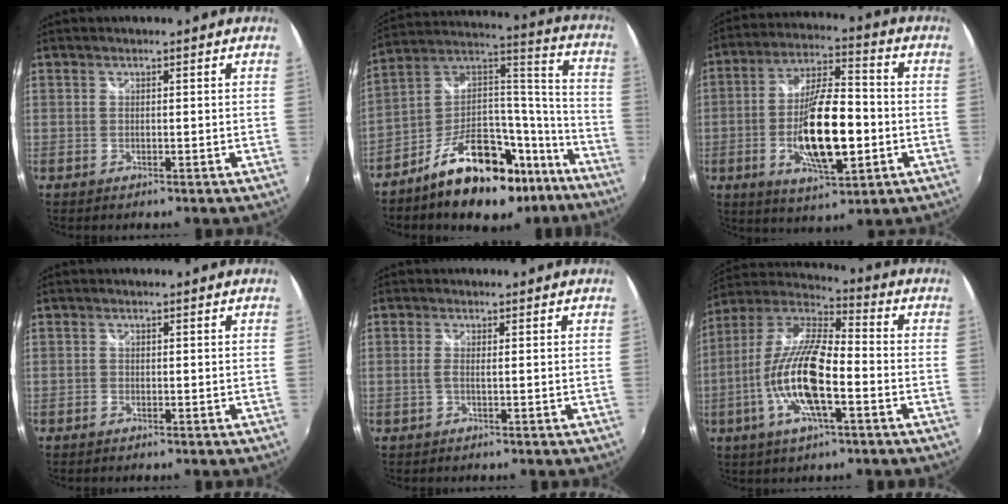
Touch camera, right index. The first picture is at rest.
{"total": 23.0, "force": [-15.1, 11.1, 13.3], "torque": [-0.212, 0.059, -0.218]}
{"total": 15.9, "force": [-3.3, 5.1, 14.7], "torque": [-0.274, 0.002, -0.054]}
{"total": 0.7, "force": [-0.5, 0.4, 0.1], "torque": [-0.003, 0.000, -0.011]}
{"total": 1.1, "force": [0.0, -0.1, 1.1], "torque": [-0.024, 0.004, -0.002]}
{"total": 16.4, "force": [-4.9, 4.7, 14.9], "torque": [-0.299, -0.003, -0.099]}